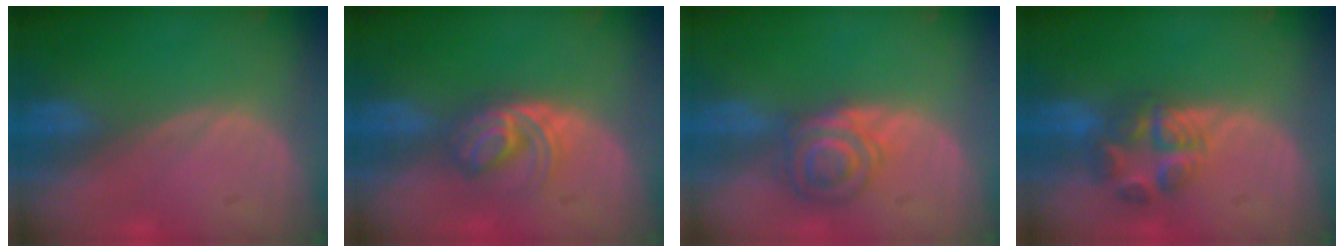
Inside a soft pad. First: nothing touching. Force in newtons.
{"total": 5.9, "press": 5.1, "slide": 3.1}
{"total": 6.4, "press": 5.6, "slide": 3.0}
{"total": 6.0, "press": 5.9, "slide": 0.7}